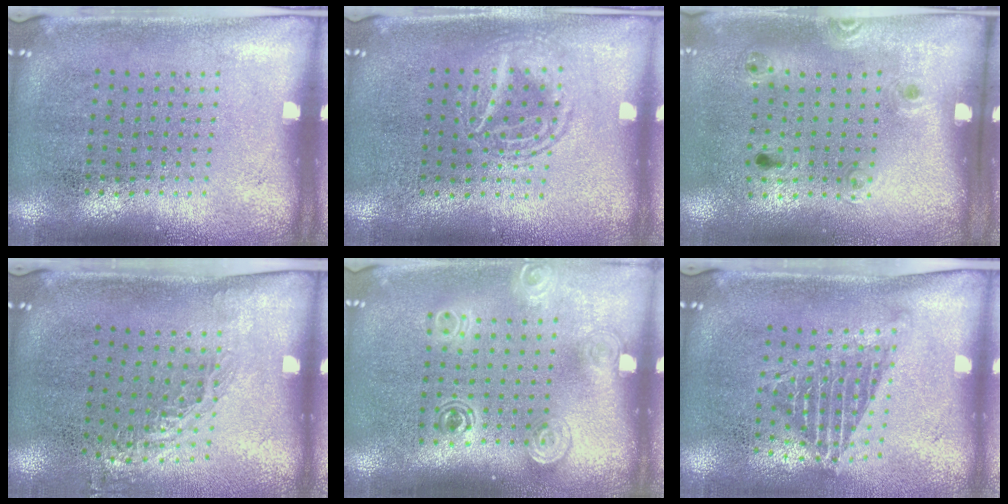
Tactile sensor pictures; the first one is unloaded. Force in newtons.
{"total": 2.4, "press": 2.4, "slide": 0.2}
{"total": 1.4, "press": 0.8, "slide": 1.1}
{"total": 1.1, "press": 0.8, "slide": 0.6}
{"total": 1.6, "press": 1.3, "slide": 0.9}
{"total": 1.3, "press": 1.0, "slide": 0.9}